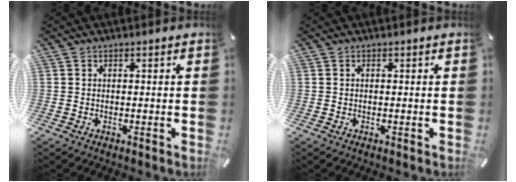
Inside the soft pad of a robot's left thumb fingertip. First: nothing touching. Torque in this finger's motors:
{"motor_torque": [0.00, 0.00, -0.01, 0.03, 0.00]}